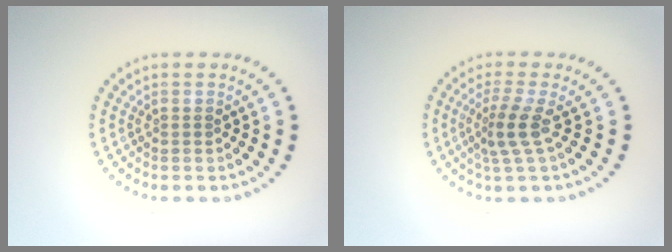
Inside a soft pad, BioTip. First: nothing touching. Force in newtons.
{"total": 2.7, "press": 1.9, "slide": 1.9}